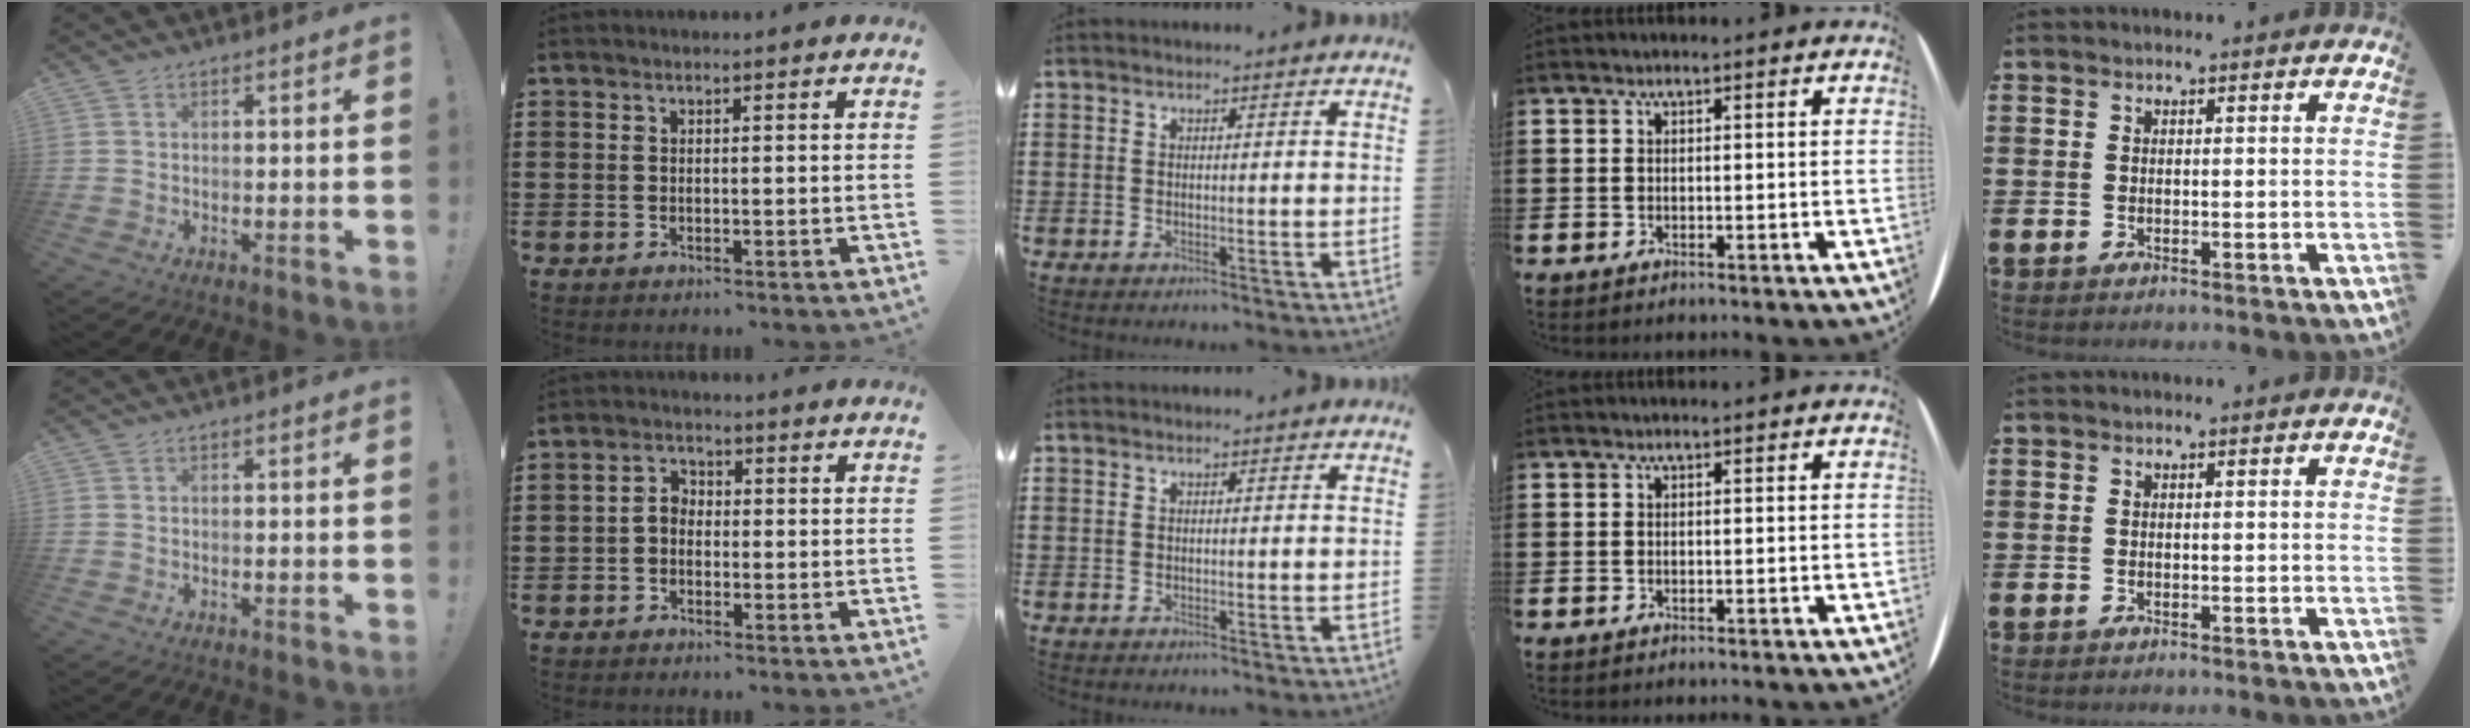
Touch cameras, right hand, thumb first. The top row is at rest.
{"index": {"total": 2.2, "force": [-0.9, 1.5, 1.3], "torque": [-0.028, 0.008, -0.021]}}